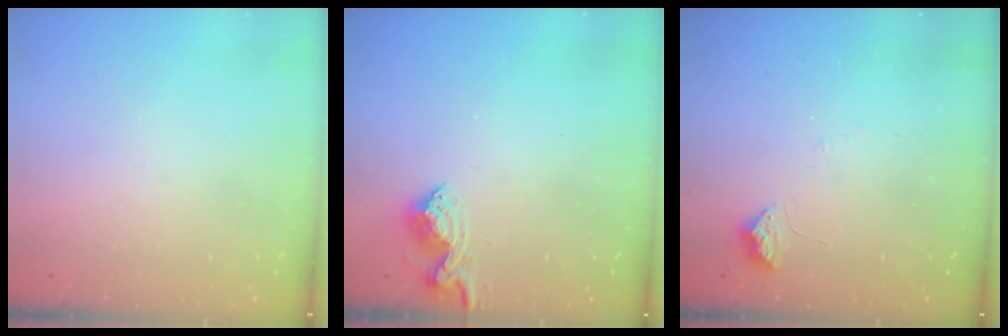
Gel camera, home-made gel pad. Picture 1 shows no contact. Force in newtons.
{"total": 9.5, "press": 9.5, "slide": 0.3}
{"total": 9.6, "press": 9.6, "slide": 0.6}